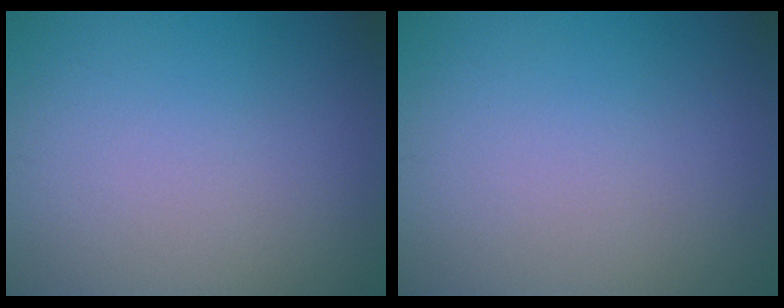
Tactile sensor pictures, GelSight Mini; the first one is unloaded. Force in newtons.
{"total": 0.0}